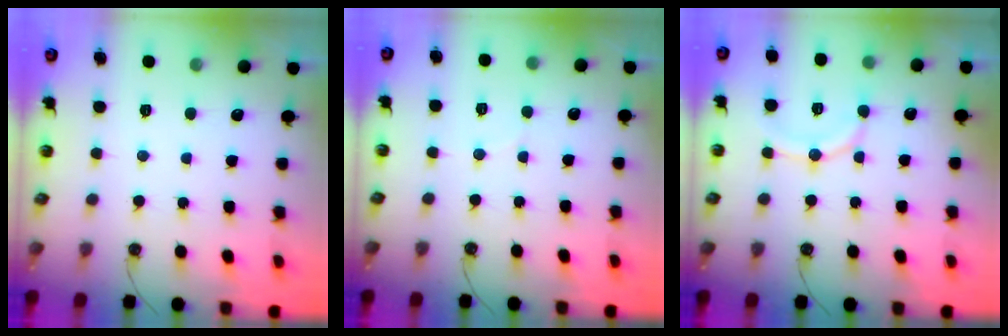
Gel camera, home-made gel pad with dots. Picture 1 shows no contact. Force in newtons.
{"total": 2.7, "press": 2.7, "slide": 0.3}
{"total": 11.8, "press": 11.4, "slide": 3.1}